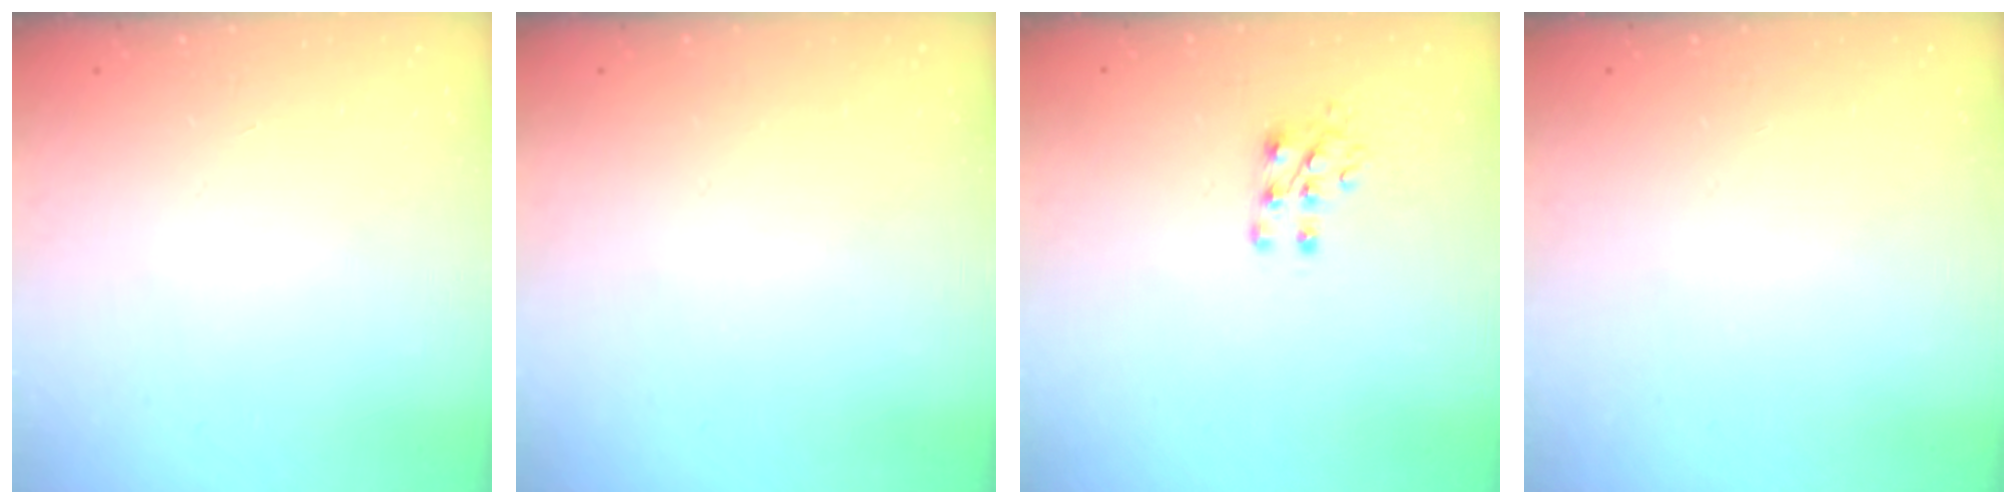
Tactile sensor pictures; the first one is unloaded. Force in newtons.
{"total": 0.0}
{"total": 7.1, "press": 7.0, "slide": 0.9}
{"total": 0.0}